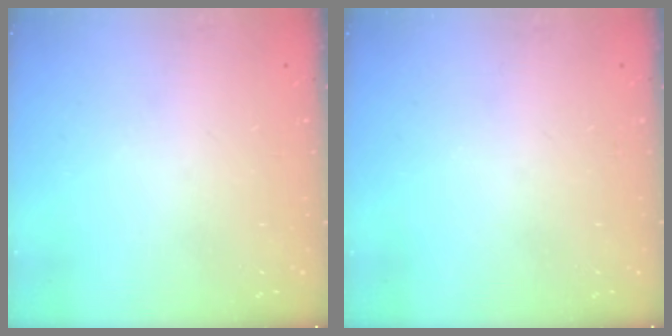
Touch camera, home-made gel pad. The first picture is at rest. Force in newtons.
{"total": 0.0}